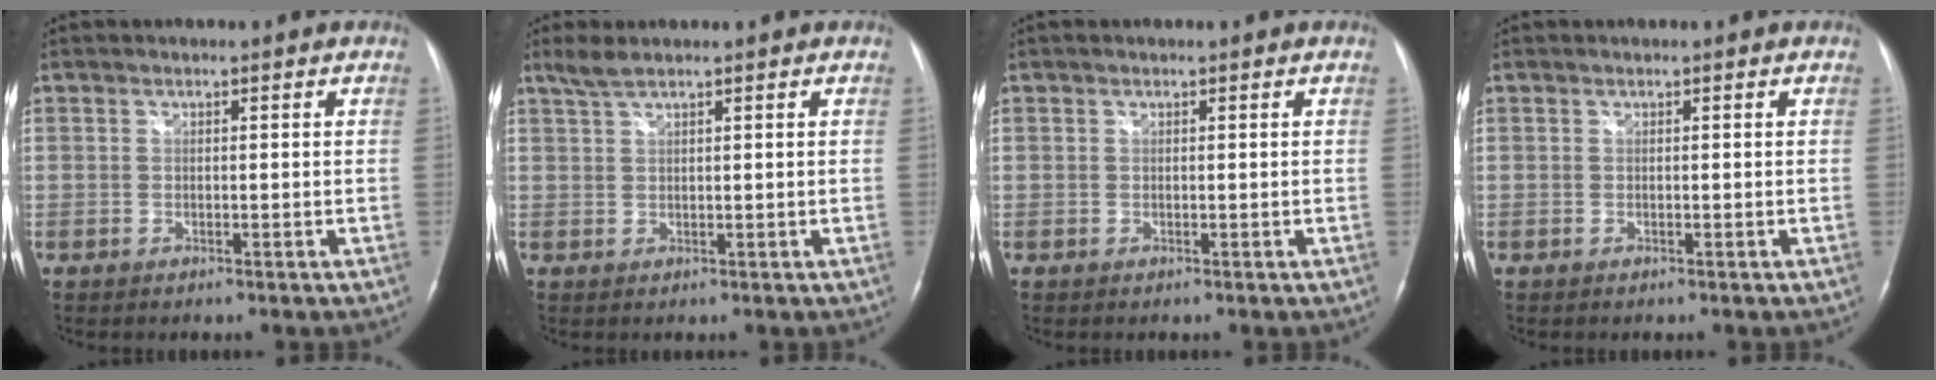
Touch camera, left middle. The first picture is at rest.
{"total": 2.3, "force": [1.9, 0.1, 1.3], "torque": [-0.036, 0.010, 0.043]}
{"total": 0.0}
{"total": 0.0}